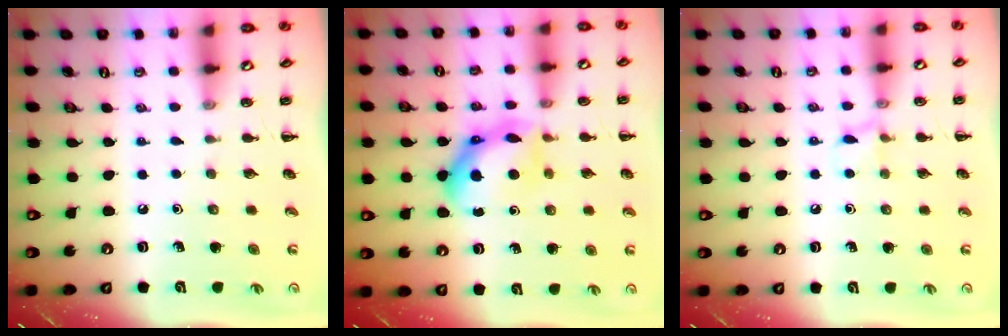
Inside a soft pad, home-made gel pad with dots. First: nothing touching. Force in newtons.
{"total": 10.7, "press": 10.6, "slide": 0.7}
{"total": 6.3, "press": 6.0, "slide": 1.8}